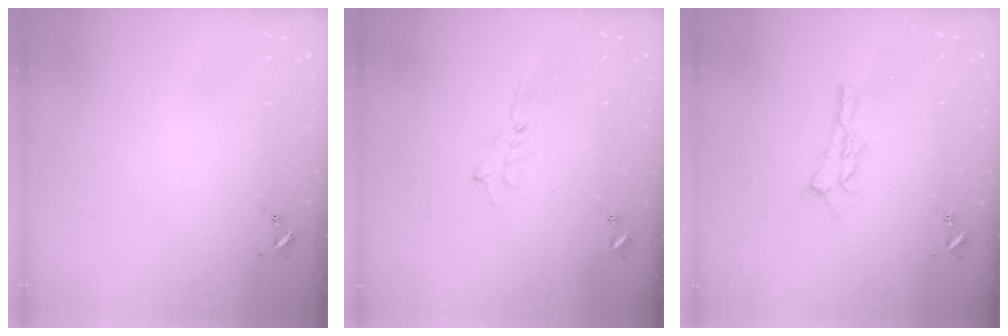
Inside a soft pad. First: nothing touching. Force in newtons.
{"total": 2.9, "press": 2.9, "slide": 0.3}
{"total": 9.3, "press": 9.3, "slide": 0.4}